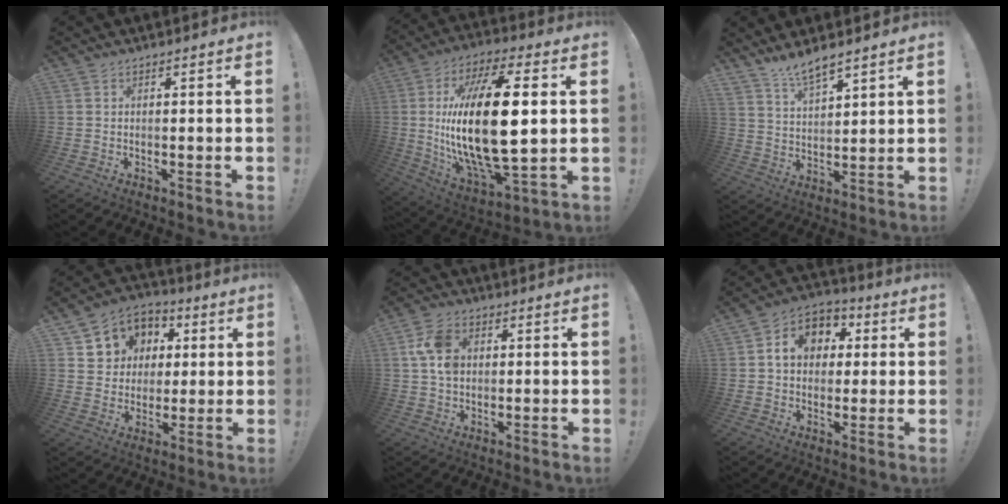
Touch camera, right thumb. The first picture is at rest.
{"total": 27.6, "force": [1.6, 10.9, 25.3], "torque": [-0.515, -0.012, 0.022]}
{"total": 7.5, "force": [6.5, 2.0, 3.1], "torque": [-0.061, -0.040, 0.123]}
{"total": 9.3, "force": [2.4, 8.8, 1.7], "torque": [-0.023, -0.017, 0.055]}
{"total": 8.8, "force": [1.8, 6.5, 5.6], "torque": [-0.105, 0.009, 0.036]}
{"total": 10.2, "force": [2.2, 8.6, 5.0], "torque": [-0.072, 0.003, 0.045]}